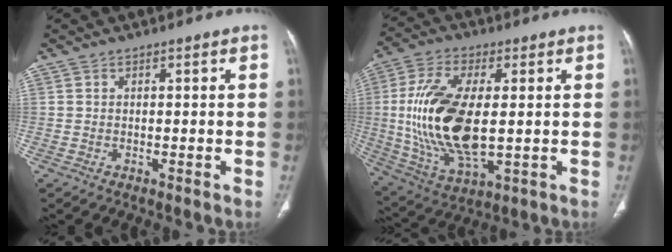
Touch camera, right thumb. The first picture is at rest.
{"total": 19.6, "force": [0.5, 9.0, 17.4], "torque": [-0.360, -0.014, 0.019]}